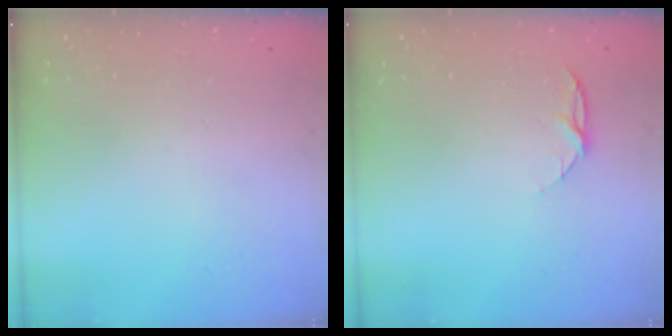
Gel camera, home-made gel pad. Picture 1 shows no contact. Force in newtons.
{"total": 4.9, "press": 4.8, "slide": 0.6}